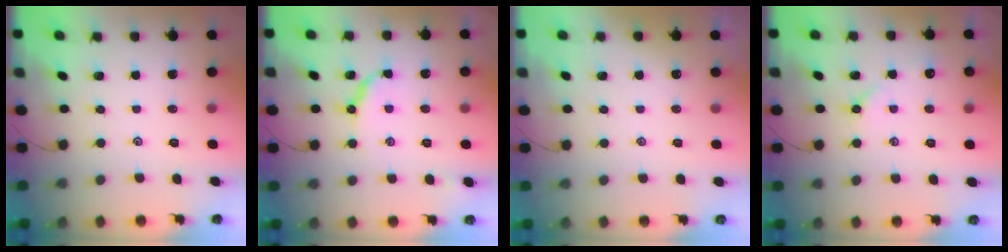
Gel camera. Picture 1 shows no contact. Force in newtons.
{"total": 9.3, "press": 9.3, "slide": 0.9}
{"total": 1.2, "press": 1.2, "slide": 0.3}
{"total": 3.9, "press": 3.8, "slide": 0.6}